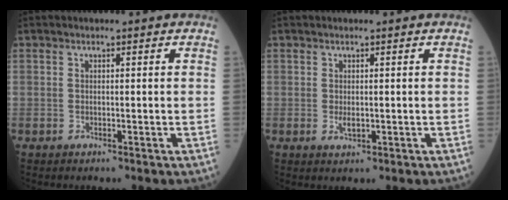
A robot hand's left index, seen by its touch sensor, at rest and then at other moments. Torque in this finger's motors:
{"motor_torque": [0.34, 0.41, 0.18, -0.02]}